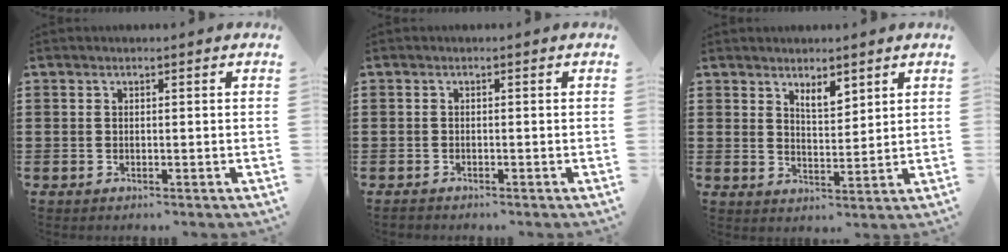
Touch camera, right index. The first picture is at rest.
{"total": 0.9, "force": [-0.8, 0.4, 0.0], "torque": [-0.001, 0.002, -0.018]}
{"total": 3.6, "force": [3.0, 1.3, 1.5], "torque": [-0.028, -0.004, 0.053]}